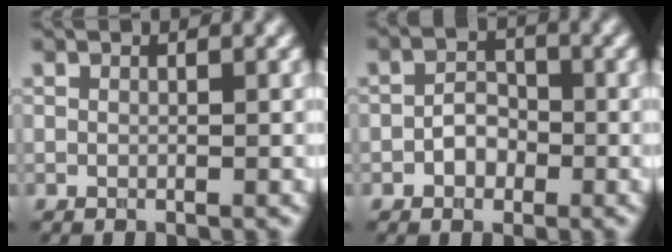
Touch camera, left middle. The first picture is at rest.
{"total": 2.4, "force": [-0.8, 1.8, 1.3], "torque": [-0.022, 0.003, -0.018]}